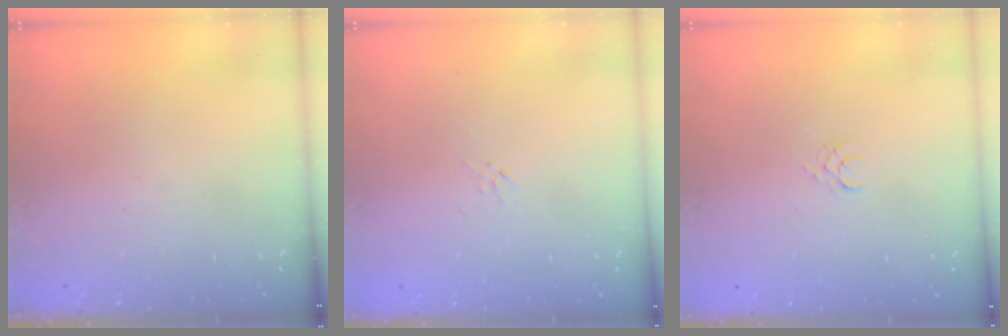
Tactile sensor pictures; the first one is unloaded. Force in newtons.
{"total": 0.0}
{"total": 1.5, "press": 1.5, "slide": 0.2}